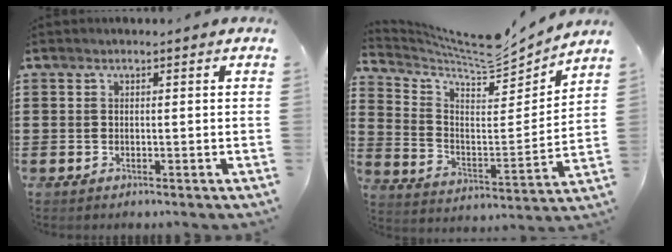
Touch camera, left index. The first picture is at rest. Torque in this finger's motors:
{"motor_torque": [1.08, -1.06, 0.02, 0.00]}